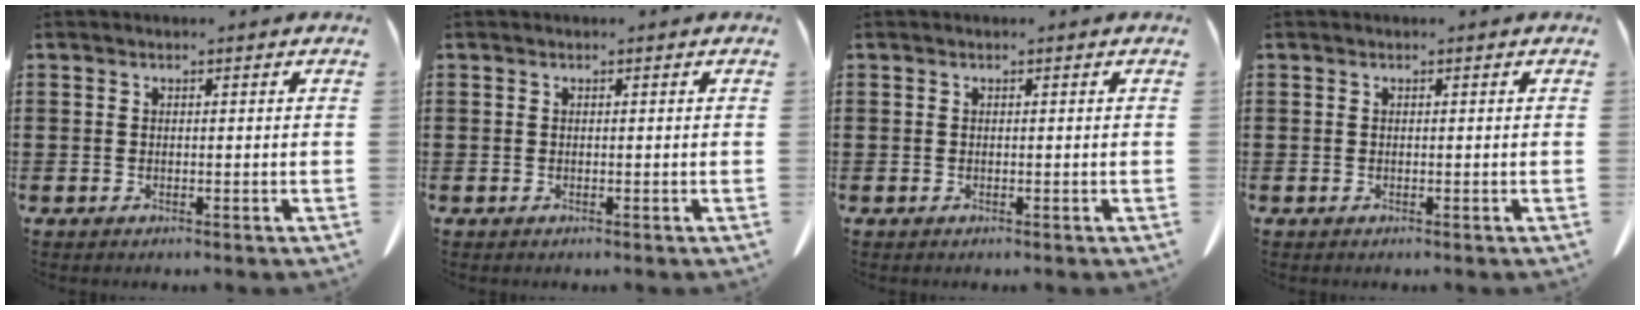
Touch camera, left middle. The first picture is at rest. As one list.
[{"total": 0.0}, {"total": 0.0}, {"total": 0.0}]